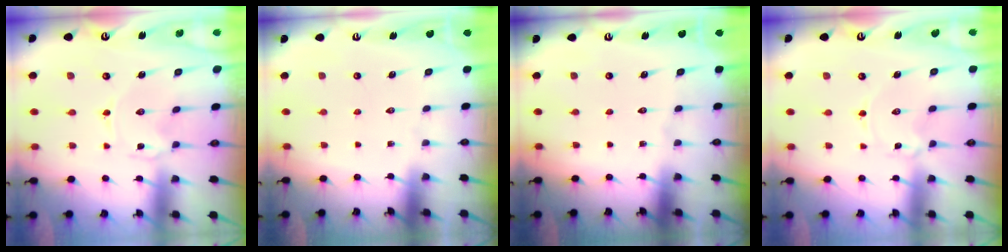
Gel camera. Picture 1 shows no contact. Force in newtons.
{"total": 0.0}
{"total": 0.0}
{"total": 0.7, "press": 0.6, "slide": 0.1}